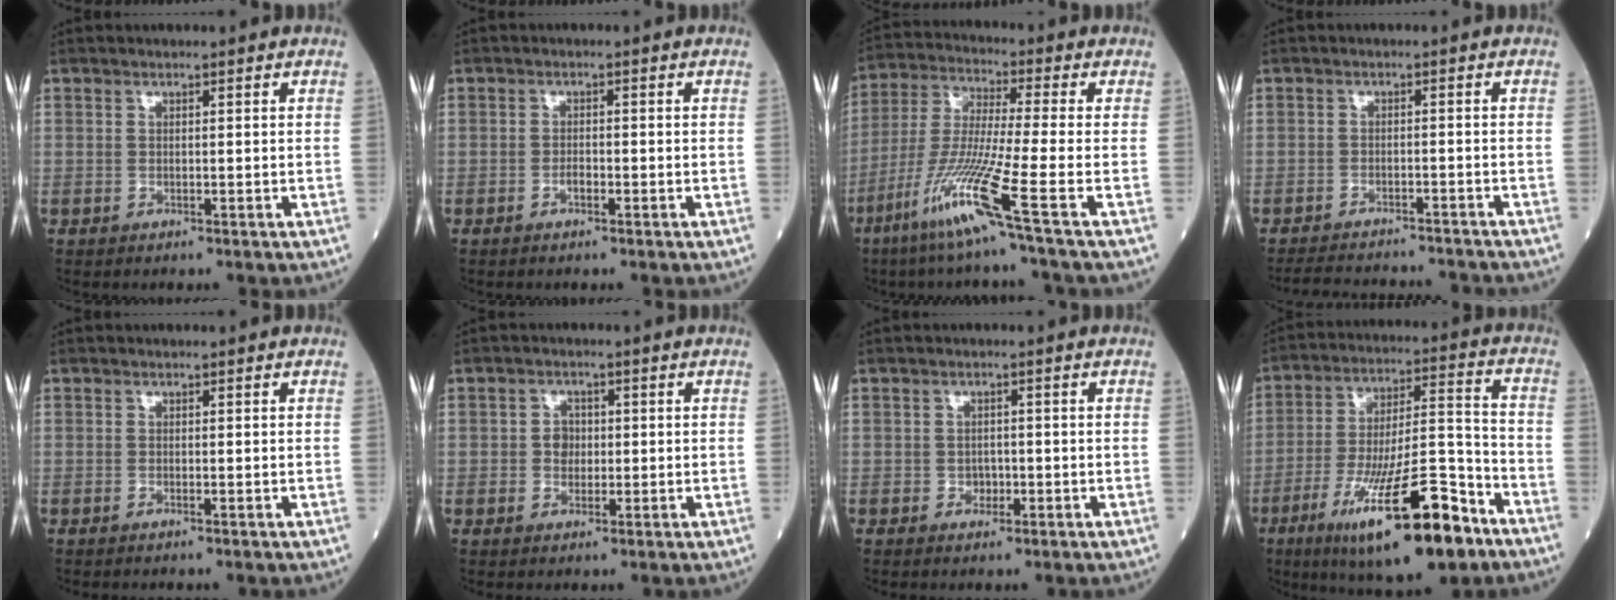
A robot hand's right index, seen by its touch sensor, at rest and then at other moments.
{"total": 1.1, "force": [-0.6, 0.5, 0.8], "torque": [-0.015, 0.002, -0.012]}
{"total": 12.5, "force": [-6.5, -2.2, 10.5], "torque": [-0.211, -0.034, -0.133]}
{"total": 12.3, "force": [-11.7, 1.9, 3.2], "torque": [-0.058, 0.001, -0.151]}
{"total": 0.0}
{"total": 2.6, "force": [0.0, 2.2, 1.4], "torque": [-0.019, 0.006, 0.000]}
{"total": 1.6, "force": [-0.5, 1.3, 0.7], "torque": [-0.008, 0.004, -0.005]}
{"total": 20.3, "force": [-11.4, 3.8, 16.4], "torque": [-0.262, -0.017, -0.184]}